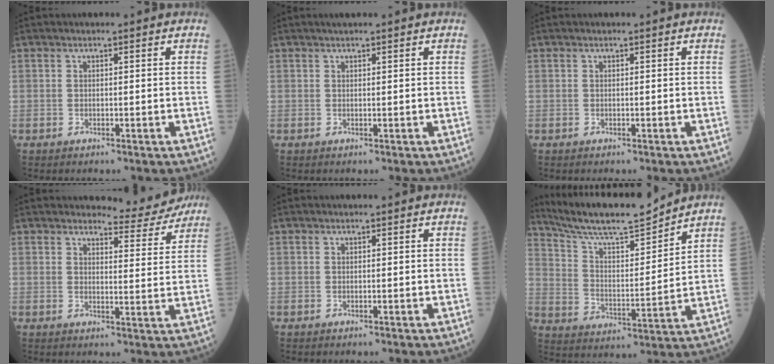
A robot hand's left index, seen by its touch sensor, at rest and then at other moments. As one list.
[{"total": 1.3, "force": [1.0, 0.1, 0.7], "torque": [-0.010, 0.012, 0.018]}, {"total": 0.0}, {"total": 6.0, "force": [6.0, 0.6, -0.2], "torque": [-0.004, -0.024, 0.066]}, {"total": 0.0}, {"total": 13.9, "force": [13.0, 0.5, 4.9], "torque": [-0.100, -0.001, 0.228]}]